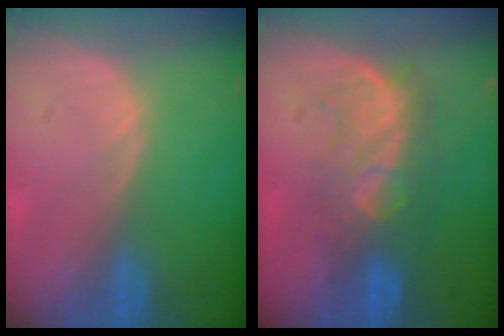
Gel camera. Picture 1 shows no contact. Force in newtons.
{"total": 8.0, "press": 7.8, "slide": 1.9}